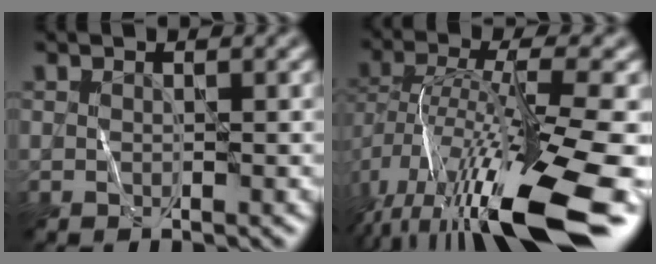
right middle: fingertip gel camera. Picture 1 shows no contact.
{"total": 14.1, "force": [-7.0, 3.2, 11.8], "torque": [-0.221, -0.003, -0.107]}